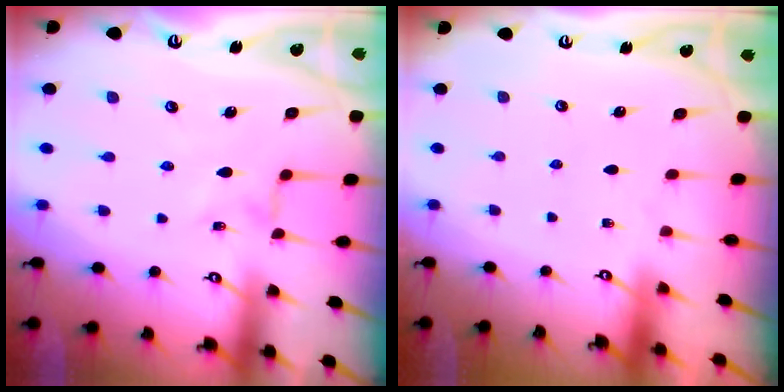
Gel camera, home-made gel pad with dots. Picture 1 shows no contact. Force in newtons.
{"total": 0.0}